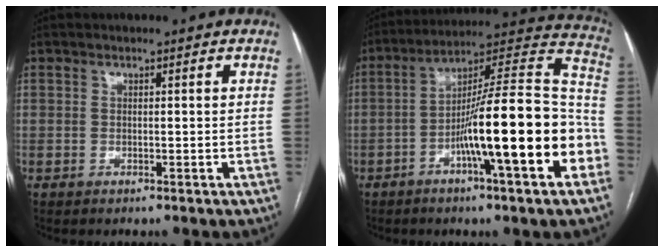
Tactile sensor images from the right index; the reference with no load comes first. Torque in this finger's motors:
{"motor_torque": [2.14, 0.00, 1.05, 0.21]}